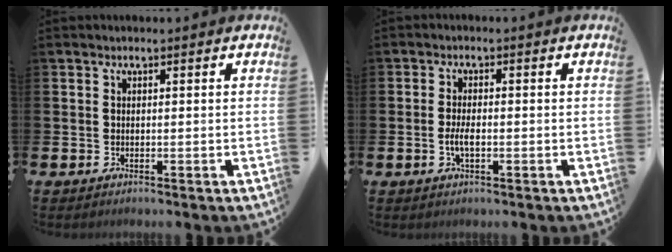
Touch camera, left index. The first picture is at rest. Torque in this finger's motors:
{"motor_torque": [0.56, -0.12, 0.06, 0.09]}